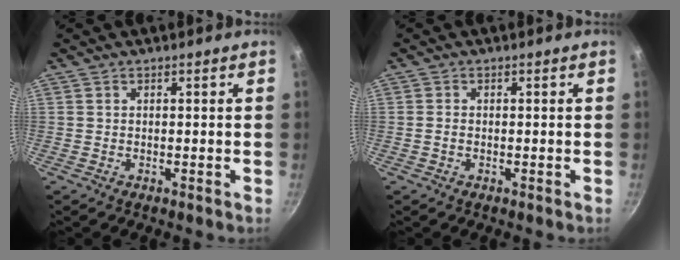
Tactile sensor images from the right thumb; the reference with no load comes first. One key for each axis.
{"total": 1.0, "fx": -0.3, "fy": 0.7, "fz": 0.6, "tx": -0.011, "ty": 0.004, "tz": -0.005}